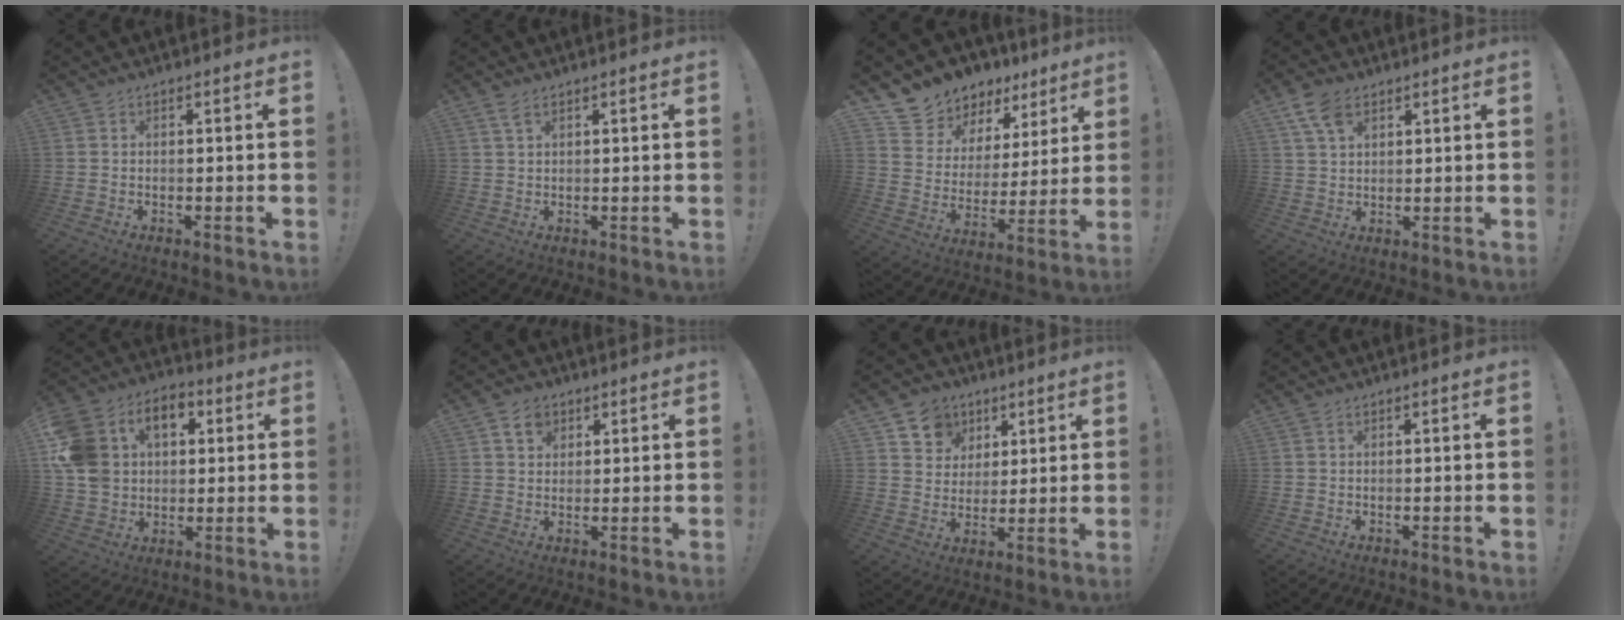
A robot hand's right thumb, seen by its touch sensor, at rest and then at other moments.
{"total": 3.0, "force": [1.9, 1.2, 1.9], "torque": [-0.033, -0.007, 0.034]}
{"total": 10.2, "force": [8.7, 5.3, 0.7], "torque": [-0.031, -0.079, 0.164]}
{"total": 7.5, "force": [4.3, 4.4, 4.3], "torque": [-0.078, -0.010, 0.084]}
{"total": 18.1, "force": [4.8, 13.9, 10.5], "torque": [-0.195, -0.008, 0.090]}
{"total": 5.4, "force": [3.0, 4.1, 2.0], "torque": [-0.032, -0.005, 0.054]}
{"total": 9.7, "force": [5.0, 8.1, 1.9], "torque": [-0.029, -0.034, 0.101]}
{"total": 0.0}